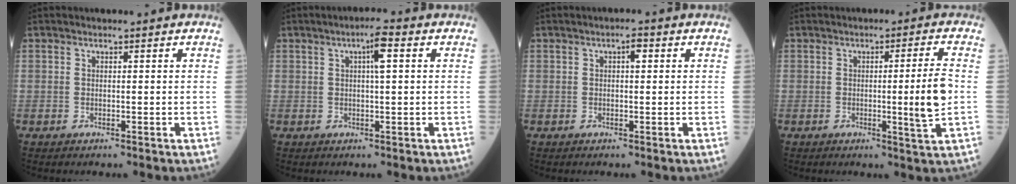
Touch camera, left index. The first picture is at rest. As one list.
[{"total": 3.5, "force": [0.9, 0.2, 3.3], "torque": [-0.053, 0.006, 0.011]}, {"total": 1.5, "force": [0.3, 0.5, 1.4], "torque": [-0.020, 0.001, 0.001]}, {"total": 5.8, "force": [-0.6, -1.4, 5.6], "torque": [-0.083, -0.016, -0.010]}]